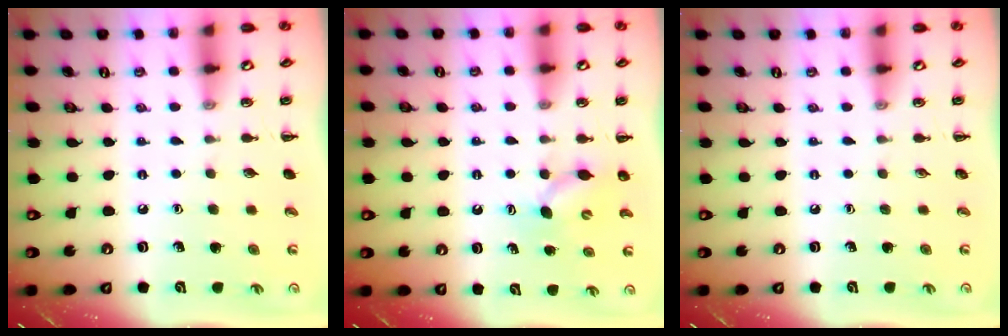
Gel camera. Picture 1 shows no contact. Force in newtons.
{"total": 6.2, "press": 6.2, "slide": 0.5}
{"total": 0.0}